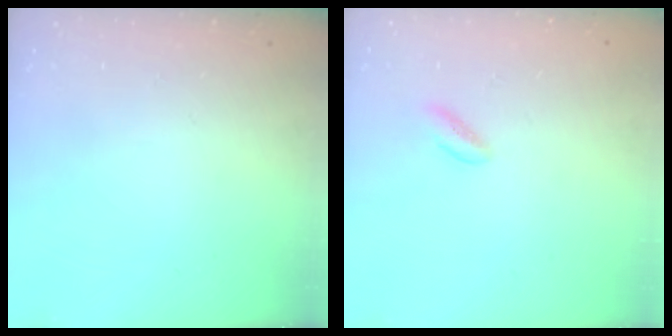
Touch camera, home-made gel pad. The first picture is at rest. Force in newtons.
{"total": 1.3, "press": 1.1, "slide": 0.6}